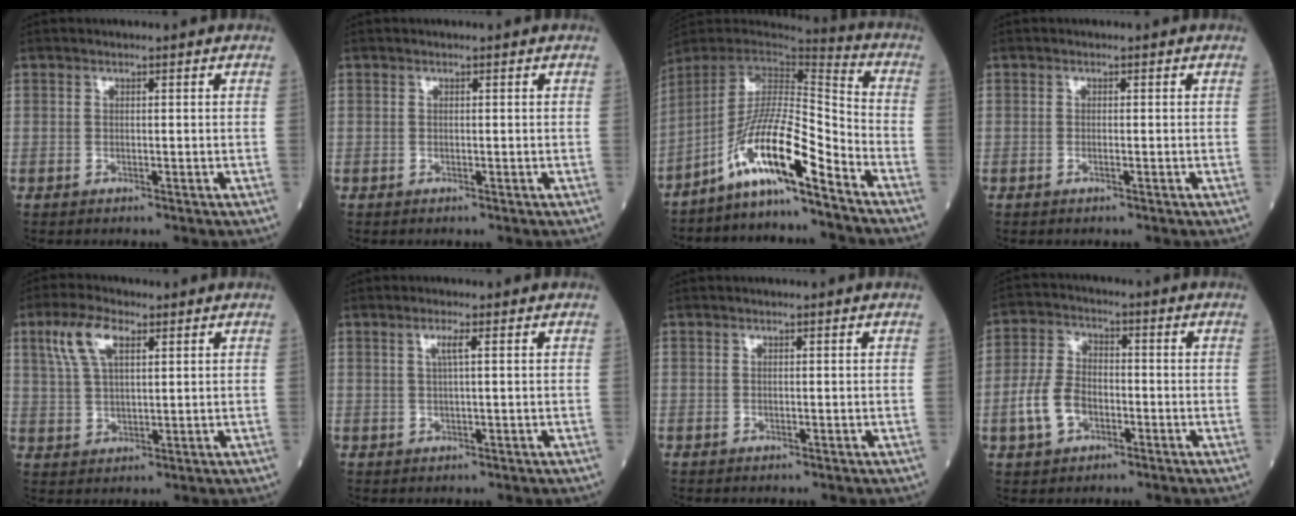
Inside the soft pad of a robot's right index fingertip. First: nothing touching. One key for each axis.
{"total": 0.0}
{"total": 13.1, "fx": -8.7, "fy": 0.4, "fz": 9.9, "tx": -0.181, "ty": 0.003, "tz": -0.161}
{"total": 0.6, "fx": -0.3, "fy": 0.0, "fz": 0.5, "tx": -0.012, "ty": -0.001, "tz": -0.004}
{"total": 7.4, "fx": 3.6, "fy": 2.8, "fz": 5.8, "tx": -0.129, "ty": 0.016, "tz": 0.072}
{"total": 1.9, "fx": 0.7, "fy": -0.2, "fz": 1.8, "tx": -0.035, "ty": 0.001, "tz": 0.012}
{"total": 0.0}
{"total": 7.2, "fx": -2.5, "fy": 4.6, "fz": 5.0, "tx": -0.119, "ty": 0.011, "tz": -0.051}